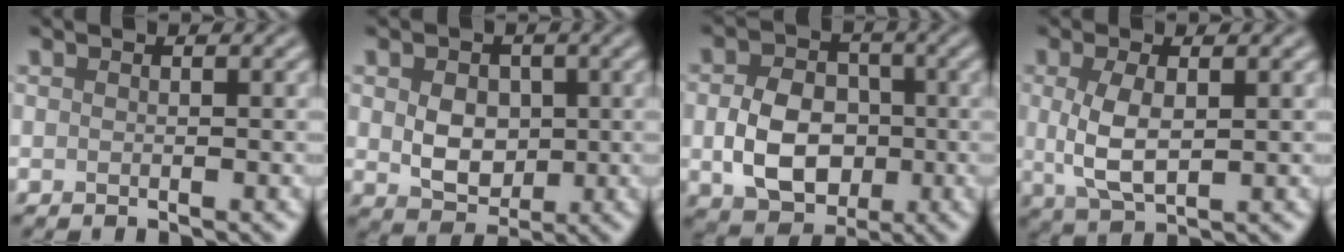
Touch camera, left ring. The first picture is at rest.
{"total": 4.4, "force": [0.3, 3.3, 2.9], "torque": [-0.052, -0.007, 0.006]}
{"total": 6.9, "force": [-0.9, 5.2, 4.4], "torque": [-0.087, -0.005, -0.018]}
{"total": 4.2, "force": [0.3, 2.0, 3.7], "torque": [-0.083, -0.001, 0.009]}